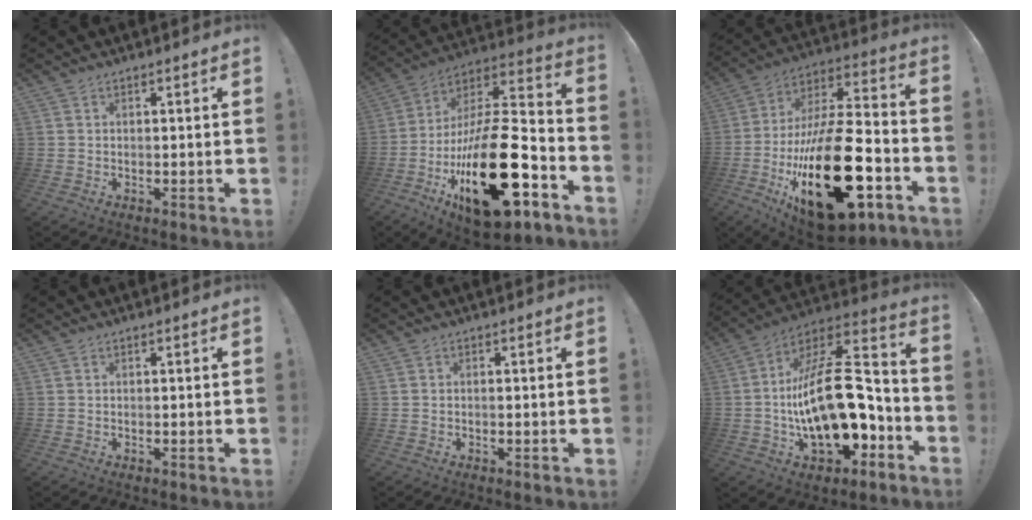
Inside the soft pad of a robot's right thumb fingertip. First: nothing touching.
{"total": 30.5, "force": [-10.8, 12.0, 25.9], "torque": [-0.441, 0.045, -0.166]}
{"total": 34.1, "force": [-11.0, 15.6, 28.2], "torque": [-0.495, 0.054, -0.160]}
{"total": 0.0}
{"total": 0.0}
{"total": 24.1, "force": [-3.5, 12.1, 20.5], "torque": [-0.364, 0.019, -0.053]}